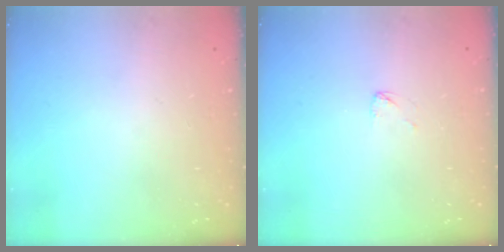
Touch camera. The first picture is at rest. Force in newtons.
{"total": 1.9, "press": 1.9, "slide": 0.1}